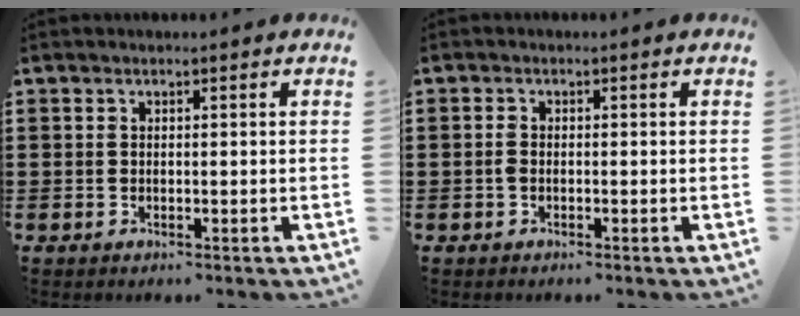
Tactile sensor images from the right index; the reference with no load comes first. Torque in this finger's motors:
{"motor_torque": [0.33, 0.21, 0.21, 0.06]}